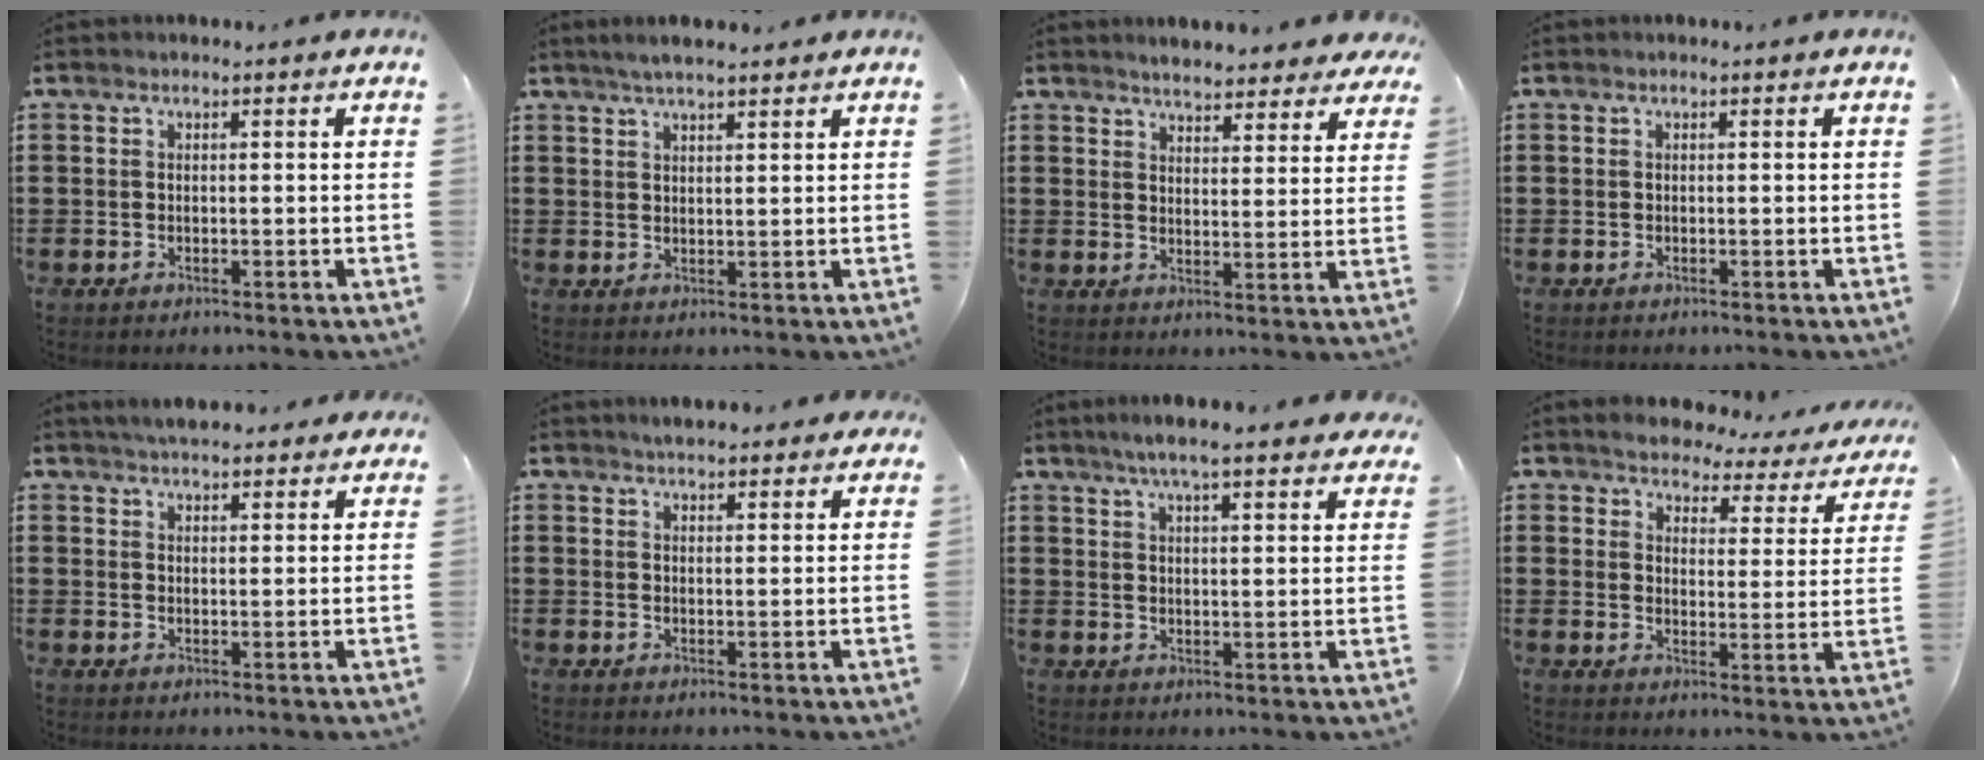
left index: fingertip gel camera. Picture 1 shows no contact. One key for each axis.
{"total": 2.9, "fx": 2.3, "fy": 0.4, "fz": 1.7, "tx": -0.036, "ty": 0.005, "tz": 0.042}
{"total": 4.3, "fx": 4.2, "fy": 0.4, "fz": 0.7, "tx": -0.030, "ty": -0.014, "tz": 0.077}
{"total": 0.0}
{"total": 3.9, "fx": 3.7, "fy": 0.6, "fz": 0.9, "tx": -0.026, "ty": -0.003, "tz": 0.070}
{"total": 2.8, "fx": 2.7, "fy": 0.4, "fz": 0.6, "tx": -0.018, "ty": -0.001, "tz": 0.051}
{"total": 5.4, "fx": 4.7, "fy": 0.3, "fz": 2.7, "tx": -0.066, "ty": -0.011, "tz": 0.081}
{"total": 3.4, "fx": 3.4, "fy": 0.4, "fz": 0.2, "tx": -0.028, "ty": -0.025, "tz": 0.053}